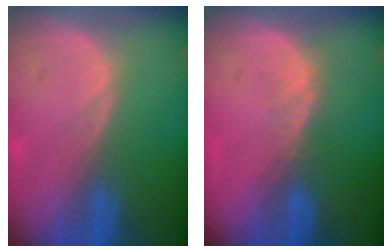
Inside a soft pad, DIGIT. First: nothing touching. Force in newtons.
{"total": 2.1, "press": 1.5, "slide": 1.4}